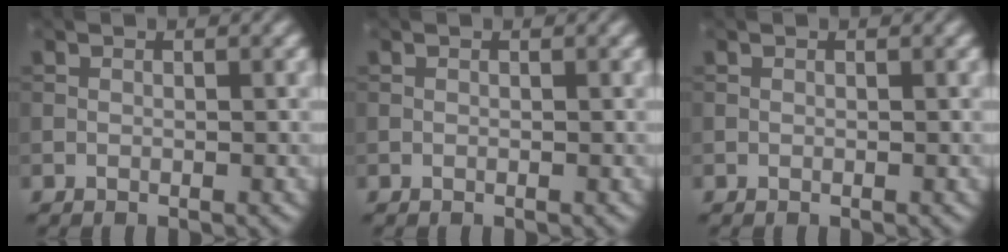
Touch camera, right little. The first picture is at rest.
{"total": 0.0}
{"total": 0.0}